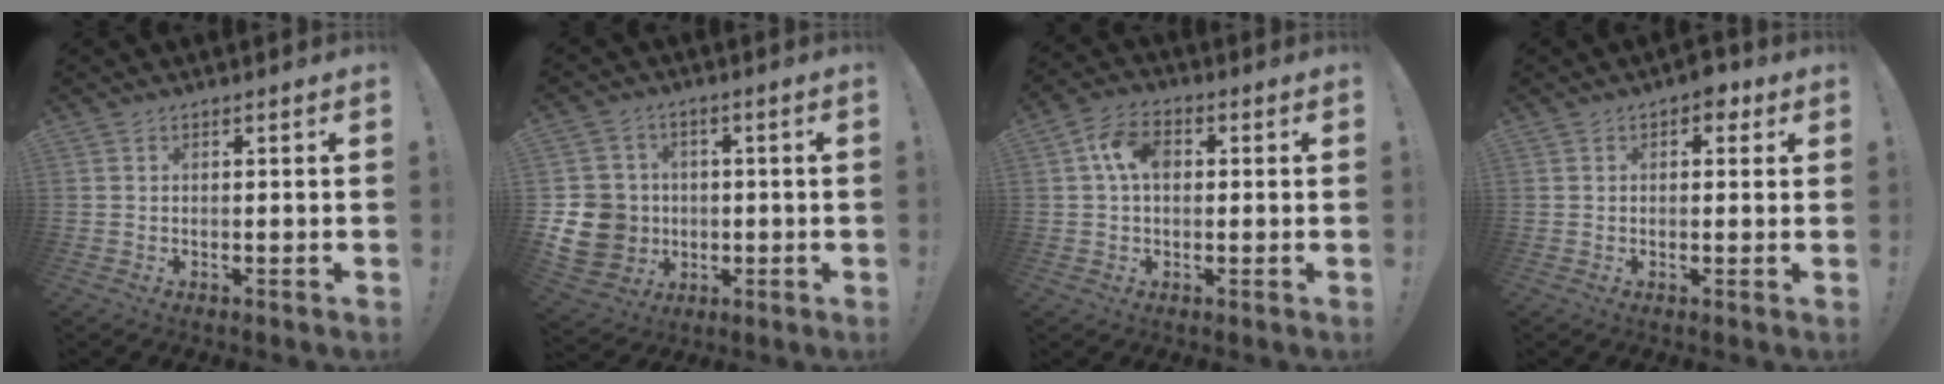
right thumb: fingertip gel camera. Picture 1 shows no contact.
{"total": 13.7, "force": [-1.8, 12.4, 5.6], "torque": [-0.118, 0.019, -0.022]}
{"total": 8.1, "force": [1.3, 5.6, 5.8], "torque": [-0.101, 0.011, 0.025]}
{"total": 3.8, "force": [1.7, 2.4, 2.3], "torque": [-0.025, -0.001, 0.027]}